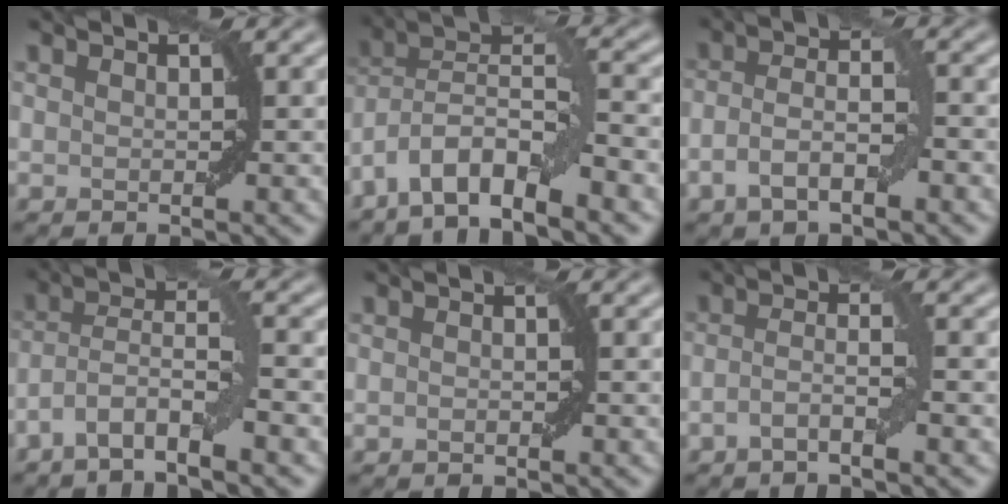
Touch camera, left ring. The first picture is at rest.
{"total": 7.9, "force": [-4.8, 2.1, 5.9], "torque": [-0.095, 0.013, -0.096]}
{"total": 4.1, "force": [-1.8, 1.6, 3.3], "torque": [-0.064, 0.006, -0.036]}
{"total": 5.1, "force": [-2.9, 0.9, 4.2], "torque": [-0.074, 0.007, -0.063]}
{"total": 0.5, "force": [-0.2, 0.2, 0.4], "torque": [-0.007, 0.002, -0.003]}
{"total": 2.4, "force": [-1.1, 0.3, 2.1], "torque": [-0.040, 0.008, -0.027]}